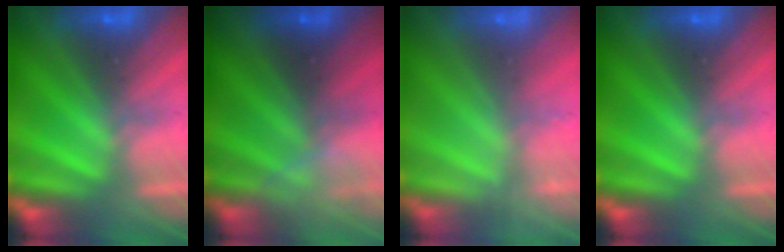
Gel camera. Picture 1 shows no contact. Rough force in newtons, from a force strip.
{"total": 2.4}
{"total": 2.4}
{"total": 0.0}